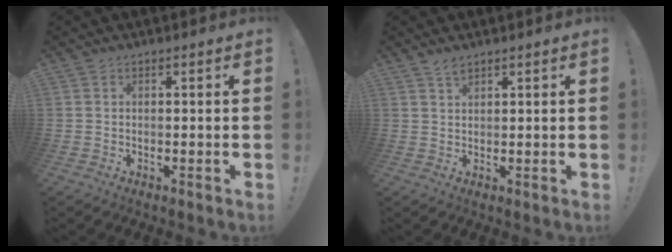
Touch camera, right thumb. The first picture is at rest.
{"total": 2.3, "force": [2.0, 0.7, 1.1], "torque": [-0.009, -0.012, 0.034]}